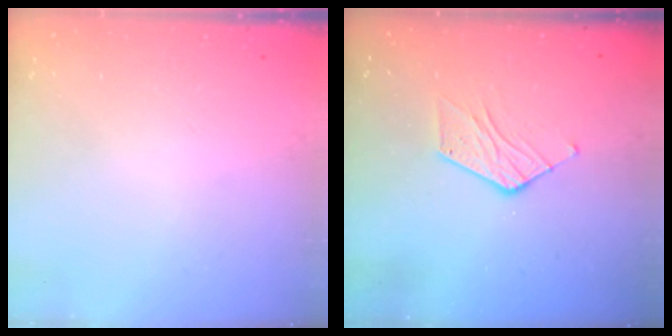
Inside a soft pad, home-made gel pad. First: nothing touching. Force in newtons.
{"total": 6.9, "press": 6.9, "slide": 0.3}